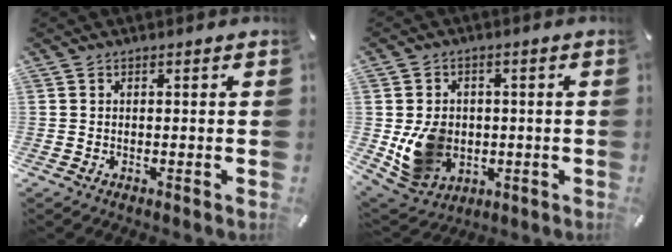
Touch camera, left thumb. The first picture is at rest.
{"total": 10.2, "force": [-0.8, 9.2, 4.3], "torque": [-0.096, 0.009, -0.007]}